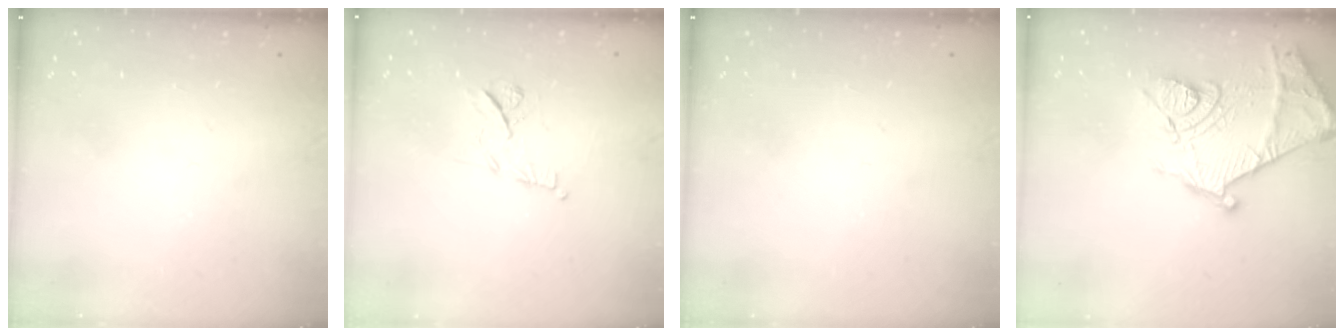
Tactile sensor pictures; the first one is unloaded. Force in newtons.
{"total": 7.1, "press": 7.0, "slide": 1.0}
{"total": 0.0}
{"total": 17.3, "press": 17.2, "slide": 1.7}